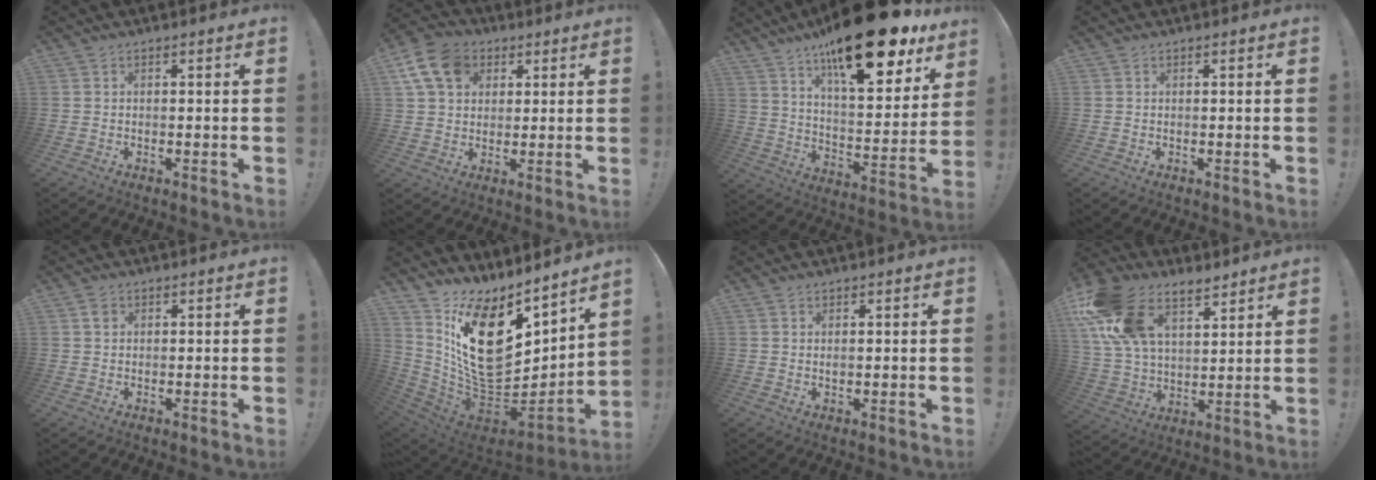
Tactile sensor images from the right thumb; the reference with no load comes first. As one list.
[{"total": 13.1, "force": [5.2, 10.0, 6.6], "torque": [-0.118, -0.014, 0.104]}, {"total": 24.7, "force": [16.6, 8.0, 16.5], "torque": [-0.241, -0.114, 0.273]}, {"total": 0.0}, {"total": 2.3, "force": [1.2, 1.8, 0.8], "torque": [0.005, -0.007, 0.018]}, {"total": 22.6, "force": [6.0, 14.0, 16.6], "torque": [-0.284, -0.044, 0.133]}, {"total": 0.9, "force": [0.5, 0.6, 0.4], "torque": [-0.002, -0.002, 0.008]}, {"total": 19.6, "force": [11.6, 11.2, 11.1], "torque": [-0.226, -0.048, 0.218]}]